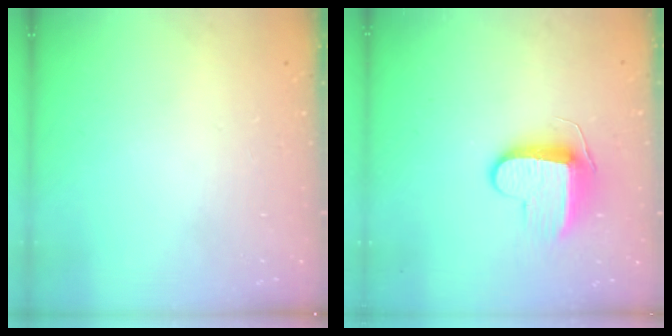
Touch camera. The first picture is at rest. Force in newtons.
{"total": 9.3, "press": 9.3, "slide": 0.4}